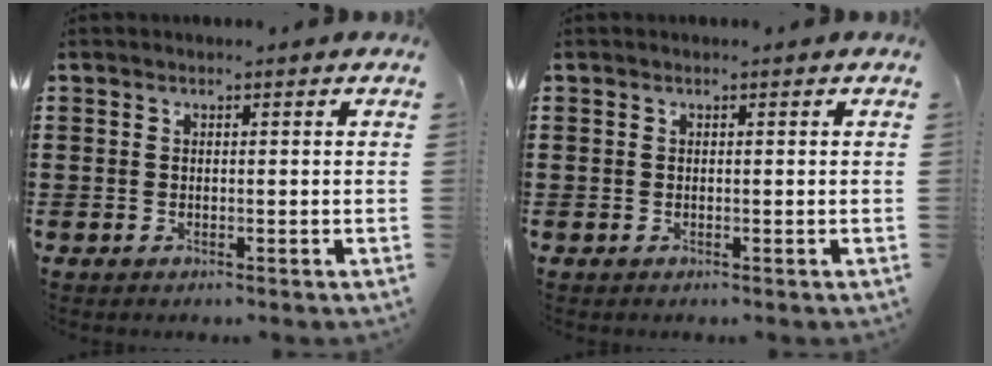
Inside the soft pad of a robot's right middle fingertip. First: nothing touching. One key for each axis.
{"total": 0.0}